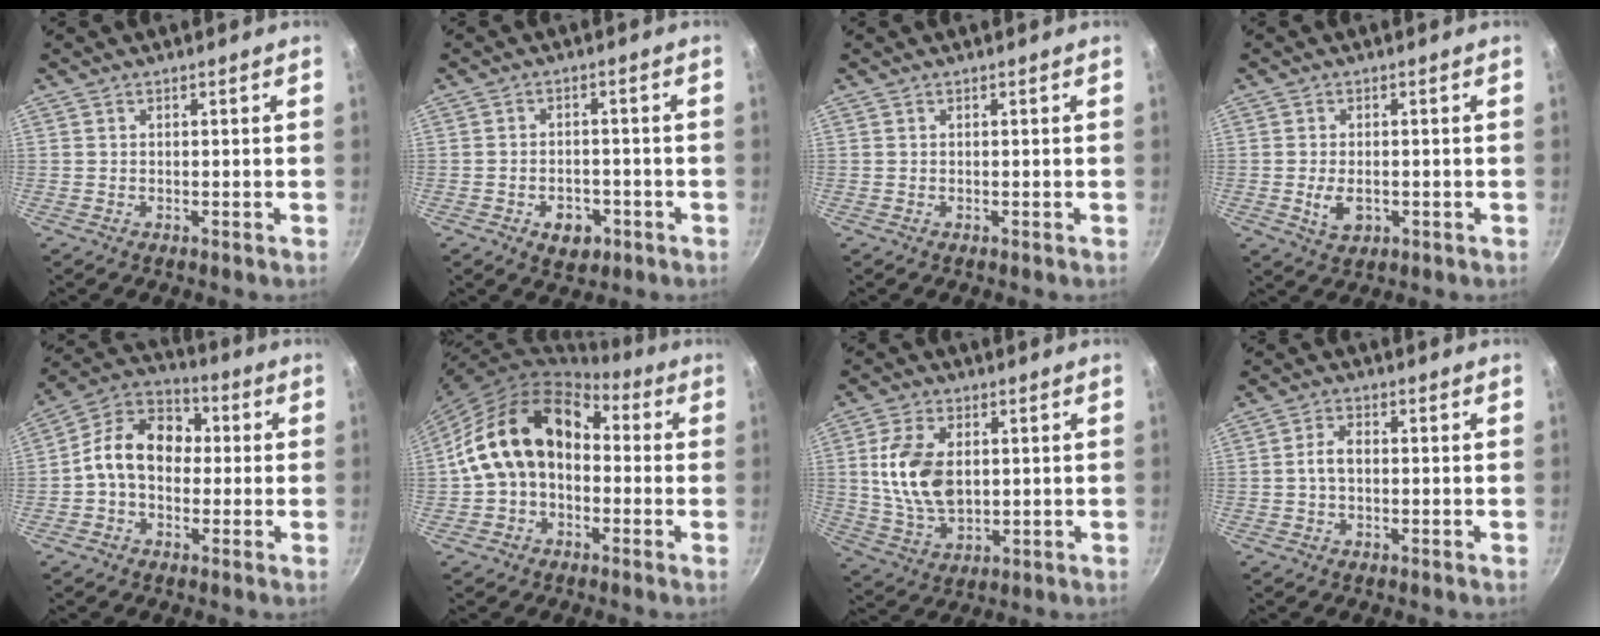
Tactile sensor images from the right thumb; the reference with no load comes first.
{"total": 5.7, "force": [-2.5, 3.9, 3.3], "torque": [-0.033, 0.016, -0.030]}
{"total": 0.0}
{"total": 4.7, "force": [-0.9, 2.9, 3.5], "torque": [-0.058, 0.000, -0.010]}
{"total": 12.9, "force": [-0.2, 9.7, 8.5], "torque": [-0.105, 0.038, -0.031]}
{"total": 15.8, "force": [0.1, 11.4, 10.9], "torque": [-0.160, 0.050, -0.012]}
{"total": 12.4, "force": [1.5, 7.6, 9.6], "torque": [-0.172, -0.013, 0.034]}
{"total": 3.5, "force": [-0.2, 2.1, 2.8], "torque": [-0.053, 0.014, -0.008]}